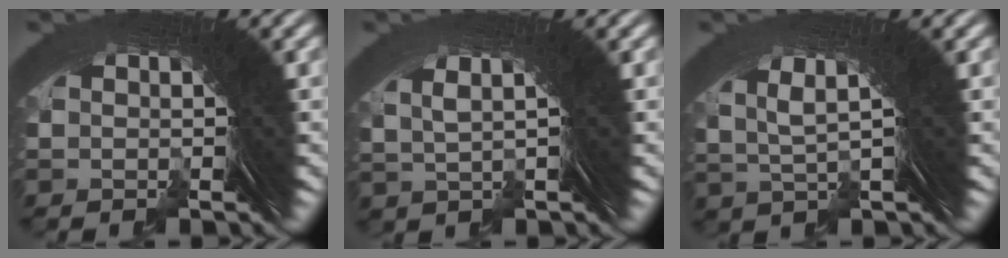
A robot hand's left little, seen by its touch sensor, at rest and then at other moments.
{"total": 3.8, "force": [2.0, 0.7, 3.2], "torque": [-0.054, 0.013, 0.033]}
{"total": 6.2, "force": [3.1, 1.9, 5.0], "torque": [-0.084, 0.021, 0.042]}